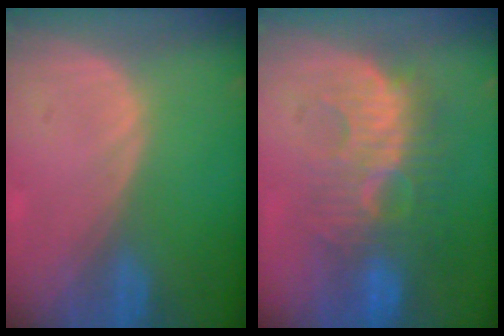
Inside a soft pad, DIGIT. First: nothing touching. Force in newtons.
{"total": 9.4, "press": 9.2, "slide": 2.0}